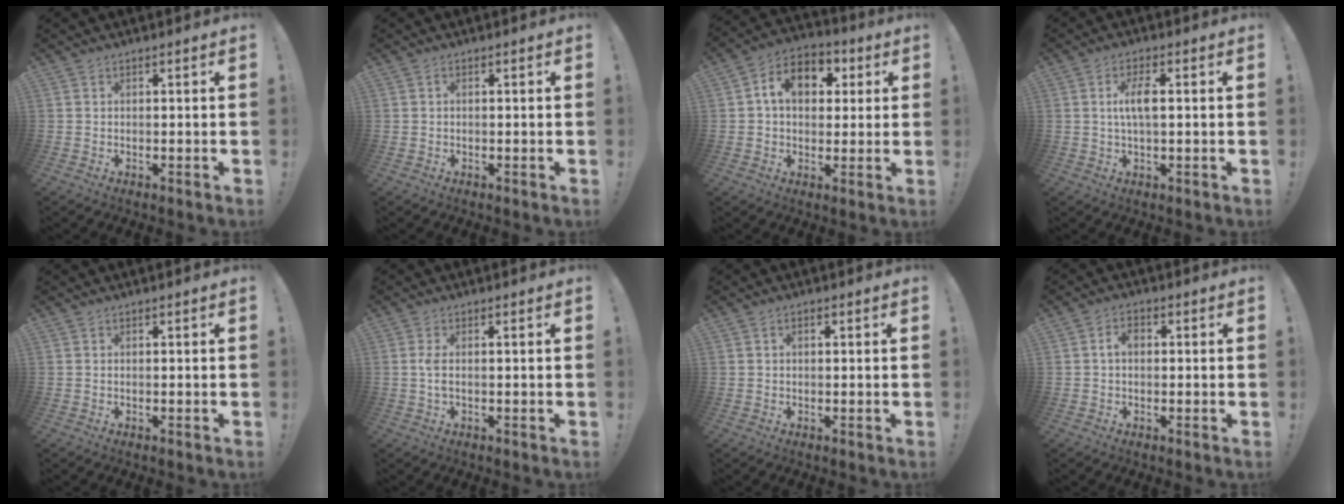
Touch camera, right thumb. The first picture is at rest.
{"total": 0.5, "force": [-0.3, 0.3, 0.3], "torque": [-0.008, 0.003, -0.006]}
{"total": 11.1, "force": [2.7, 8.1, 7.2], "torque": [-0.110, 0.007, 0.051]}
{"total": 5.8, "force": [0.4, 2.0, 5.4], "torque": [-0.107, 0.006, 0.002]}
{"total": 0.0}
{"total": 2.7, "force": [0.2, 0.5, 2.7], "torque": [-0.065, 0.002, 0.001]}
{"total": 0.7, "force": [0.1, 0.5, 0.6], "torque": [-0.007, 0.002, -0.001]}
{"total": 3.5, "force": [0.2, 2.2, 2.7], "torque": [-0.047, 0.011, 0.001]}